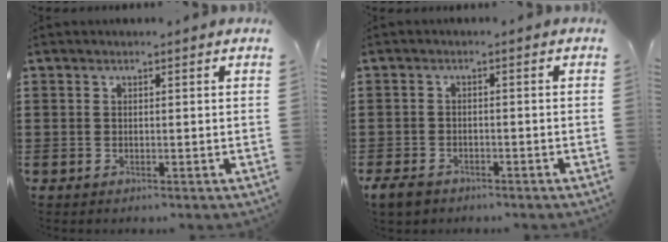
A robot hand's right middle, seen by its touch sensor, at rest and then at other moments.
{"total": 2.6, "force": [-2.1, 1.2, 0.9], "torque": [-0.033, -0.003, -0.047]}